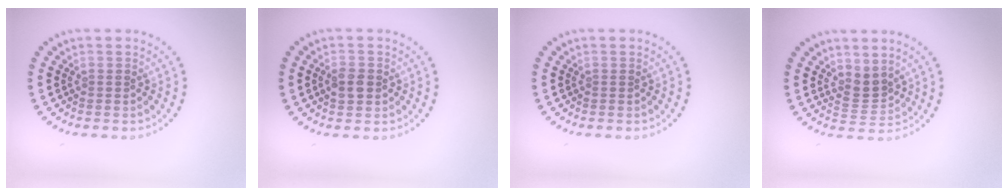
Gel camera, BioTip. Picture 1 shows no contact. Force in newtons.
{"total": 1.8, "press": 1.7, "slide": 0.2}
{"total": 0.0}
{"total": 2.3, "press": 1.7, "slide": 1.6}